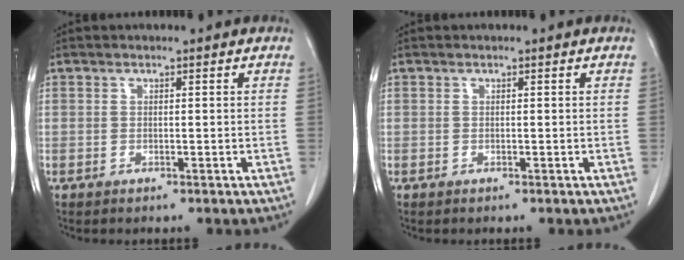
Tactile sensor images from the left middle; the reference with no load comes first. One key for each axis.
{"total": 0.0}